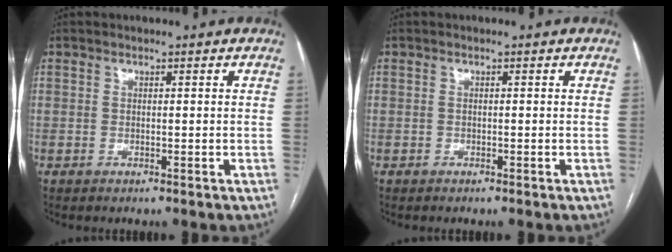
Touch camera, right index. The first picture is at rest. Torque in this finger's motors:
{"motor_torque": [-0.08, 0.01, -0.02, 0.00]}